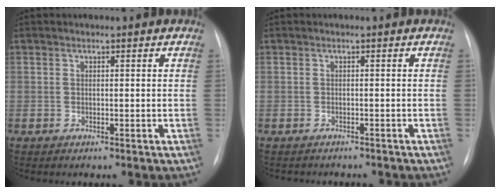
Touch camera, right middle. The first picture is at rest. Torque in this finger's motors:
{"motor_torque": [-0.04, -0.01, -0.02, 0.00]}